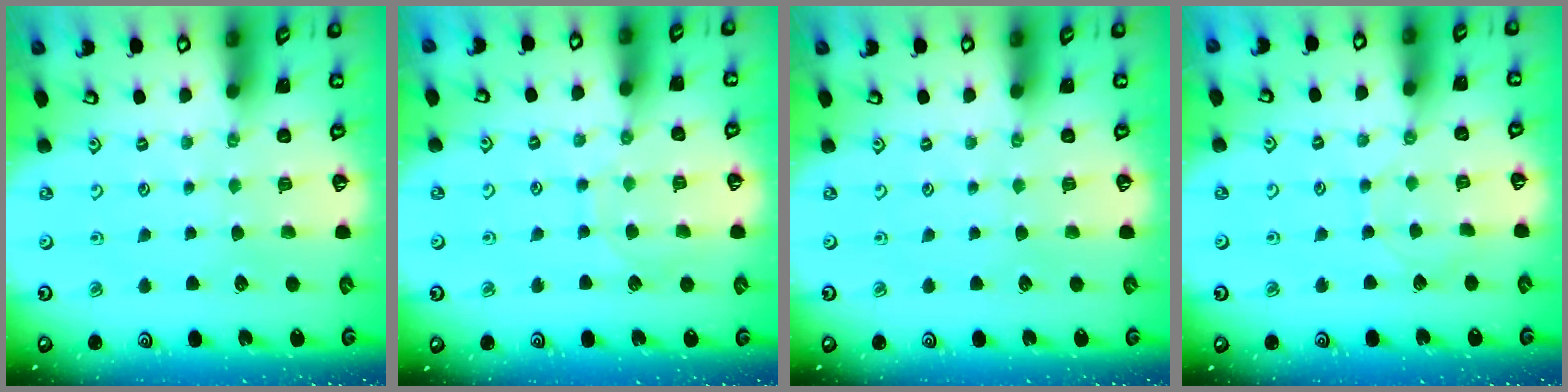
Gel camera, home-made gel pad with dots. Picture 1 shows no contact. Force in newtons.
{"total": 7.5, "press": 7.5, "slide": 0.5}
{"total": 0.0}
{"total": 4.1, "press": 4.1, "slide": 0.4}